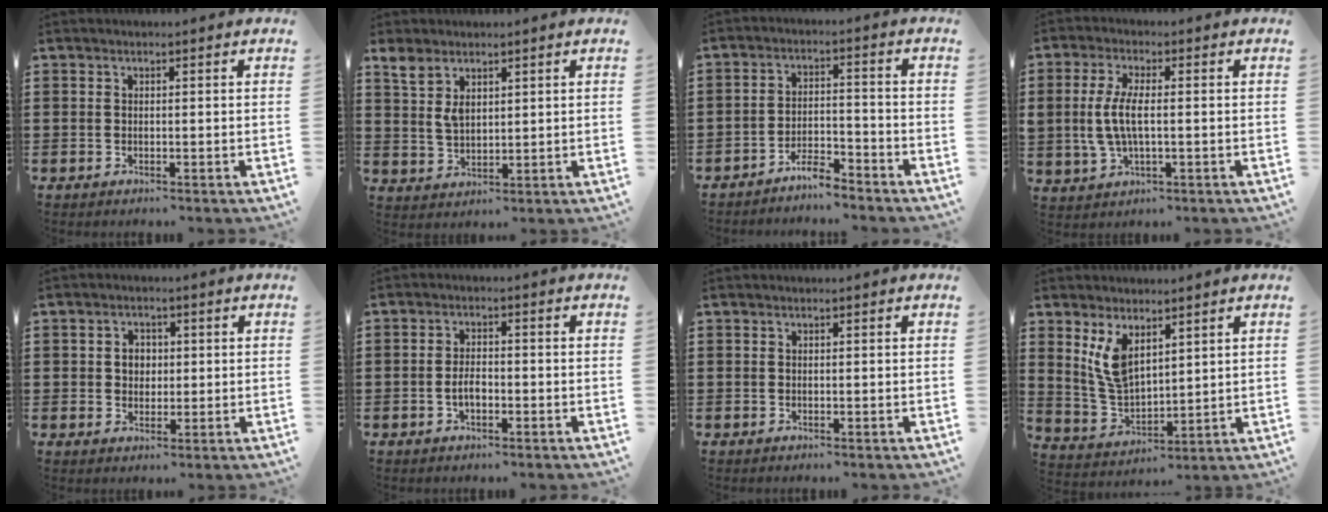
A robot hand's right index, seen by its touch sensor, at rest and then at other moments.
{"total": 4.0, "force": [2.2, 2.2, 2.5], "torque": [-0.057, 0.007, 0.041]}
{"total": 4.4, "force": [-4.2, 0.6, 1.2], "torque": [-0.031, 0.008, -0.086]}
{"total": 6.0, "force": [-0.1, 2.6, 5.4], "torque": [-0.135, -0.006, -0.013]}
{"total": 2.6, "force": [0.1, 2.3, 1.2], "torque": [-0.032, 0.009, -0.002]}
{"total": 2.8, "force": [-0.9, 1.4, 2.3], "torque": [-0.051, 0.002, -0.019]}
{"total": 0.0}
{"total": 7.3, "force": [3.9, 3.7, 4.8], "torque": [-0.122, -0.011, 0.072]}